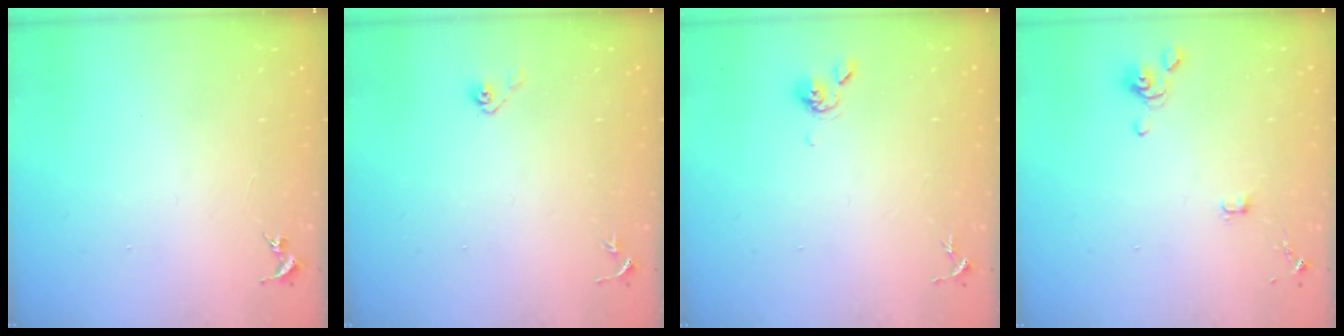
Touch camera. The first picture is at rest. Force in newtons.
{"total": 4.0, "press": 3.4, "slide": 2.0}
{"total": 4.7, "press": 4.7, "slide": 0.7}
{"total": 4.1, "press": 4.0, "slide": 0.7}